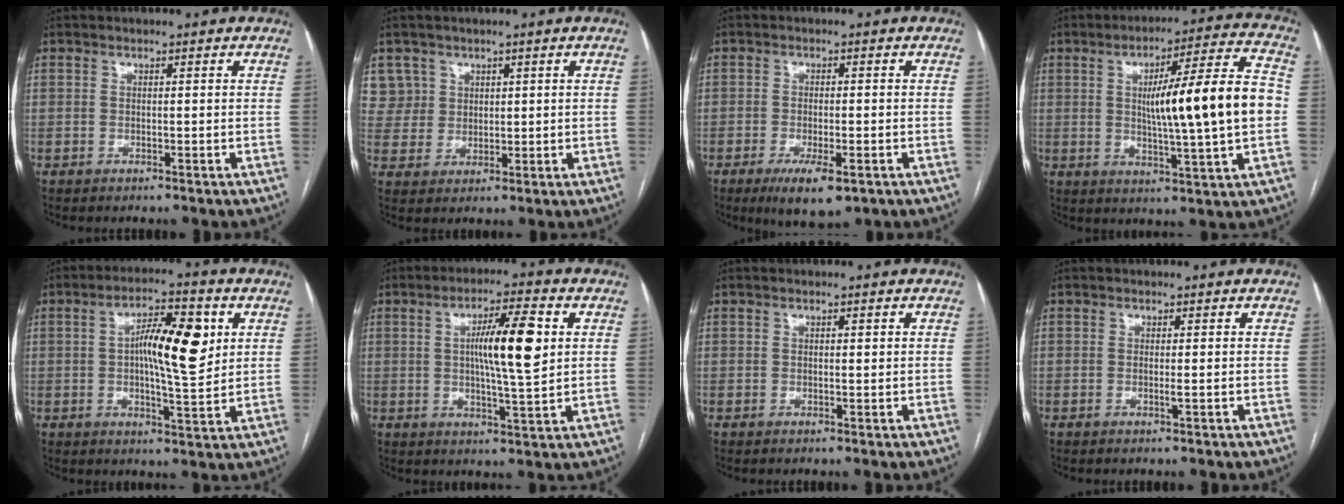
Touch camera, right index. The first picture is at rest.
{"total": 5.6, "force": [2.8, 4.8, -0.4], "torque": [0.021, 0.008, 0.058]}
{"total": 6.8, "force": [-3.7, 2.0, 5.3], "torque": [-0.089, -0.012, -0.052]}
{"total": 16.7, "force": [0.2, 0.3, 16.7], "torque": [-0.259, 0.010, 0.003]}
{"total": 10.8, "force": [2.1, 2.6, 10.3], "torque": [-0.171, 0.013, 0.031]}
{"total": 10.3, "force": [1.8, 0.9, 10.1], "torque": [-0.171, 0.004, 0.029]}
{"total": 0.6, "force": [0.2, 0.2, 0.5], "torque": [-0.009, 0.001, 0.002]}
{"total": 0.6, "force": [-0.1, -0.1, 0.6], "torque": [-0.012, -0.002, -0.003]}